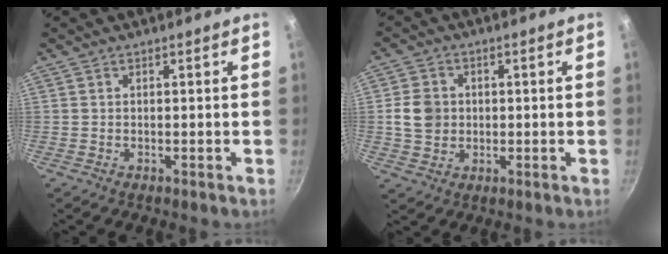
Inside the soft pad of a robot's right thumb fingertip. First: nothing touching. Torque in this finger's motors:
{"motor_torque": [0.30, 1.38, 1.03, -0.40, 0.07]}